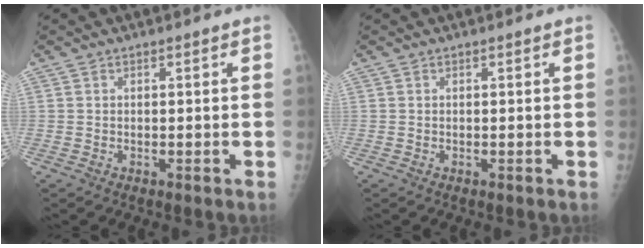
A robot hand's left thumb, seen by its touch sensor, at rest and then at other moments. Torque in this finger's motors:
{"motor_torque": [0.37, -0.37, 0.00, 0.00, 0.00]}